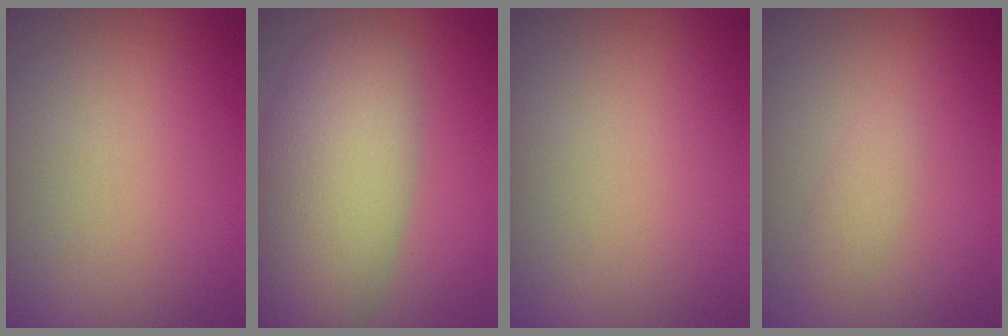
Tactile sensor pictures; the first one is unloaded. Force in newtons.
{"total": 9.4, "press": 9.4, "slide": 0.6}
{"total": 0.0}
{"total": 1.1, "press": 1.1, "slide": 0.1}